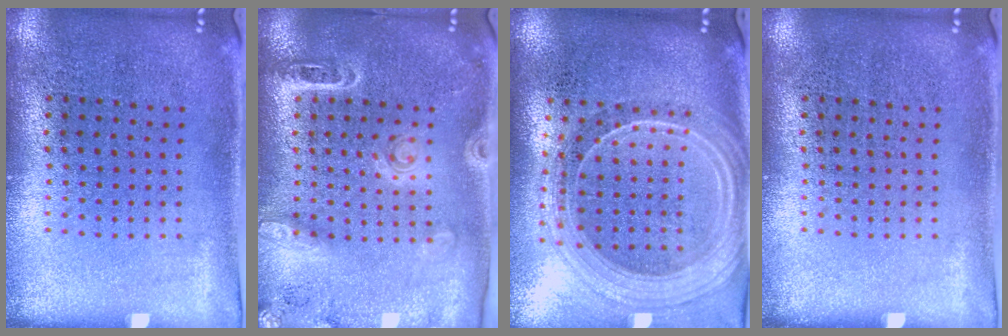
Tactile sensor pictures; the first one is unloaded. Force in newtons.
{"total": 1.8, "press": 1.7, "slide": 0.4}
{"total": 2.3, "press": 2.0, "slide": 1.1}
{"total": 0.0}